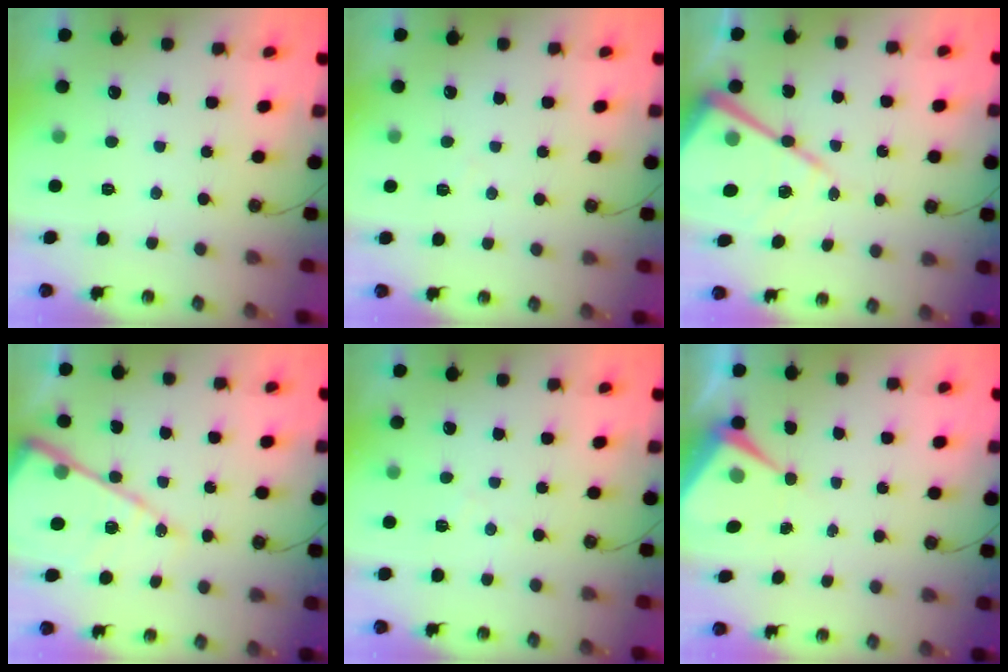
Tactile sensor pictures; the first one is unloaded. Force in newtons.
{"total": 4.1, "press": 4.1, "slide": 0.6}
{"total": 16.8, "press": 16.8, "slide": 1.7}
{"total": 16.6, "press": 16.5, "slide": 1.7}
{"total": 4.7, "press": 4.7, "slide": 0.7}
{"total": 6.7, "press": 6.6, "slide": 0.7}